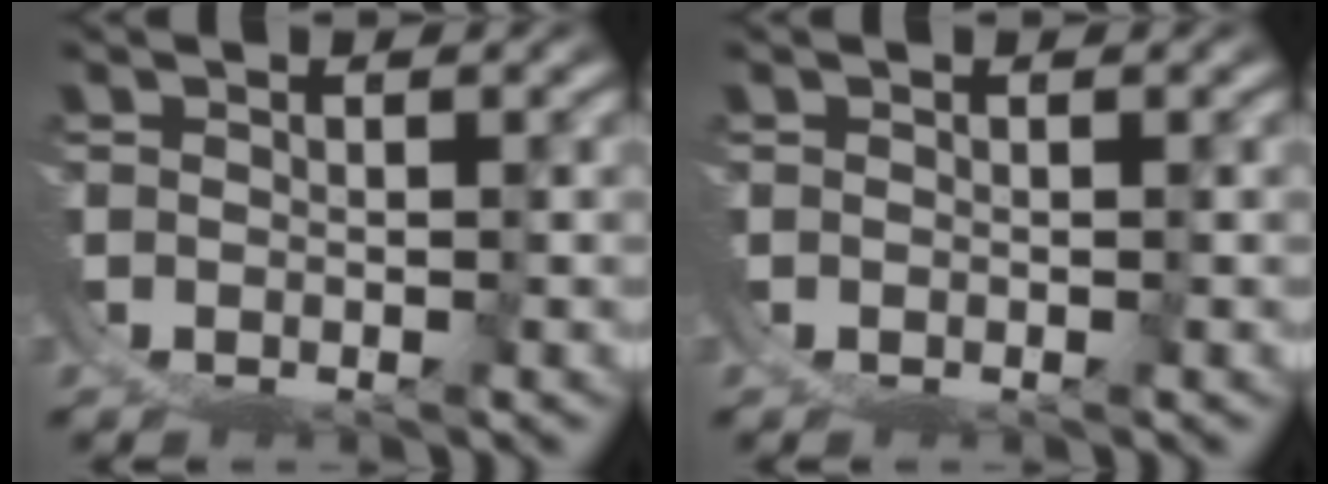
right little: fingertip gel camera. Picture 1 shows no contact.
{"total": 0.0}